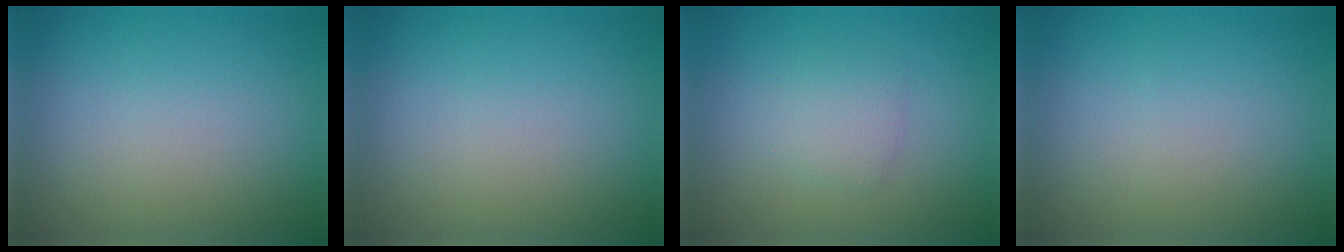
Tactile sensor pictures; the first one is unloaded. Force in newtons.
{"total": 0.0}
{"total": 1.7, "press": 1.7, "slide": 0.0}
{"total": 0.0}